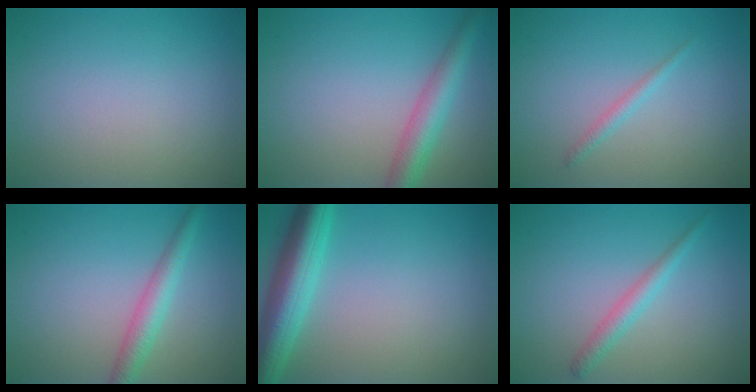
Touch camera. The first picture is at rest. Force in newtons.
{"total": 3.9, "press": 3.9, "slide": 0.1}
{"total": 1.0, "press": 1.0, "slide": 0.1}
{"total": 2.8, "press": 2.8, "slide": 0.0}
{"total": 6.3, "press": 6.3, "slide": 0.3}
{"total": 1.9, "press": 1.9, "slide": 0.1}